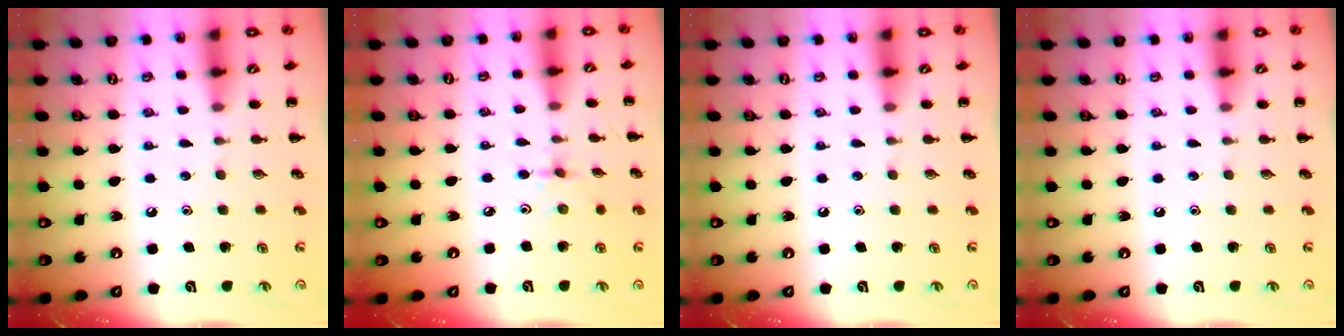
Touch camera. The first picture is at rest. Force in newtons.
{"total": 2.7, "press": 2.5, "slide": 0.8}
{"total": 0.0}
{"total": 0.0}